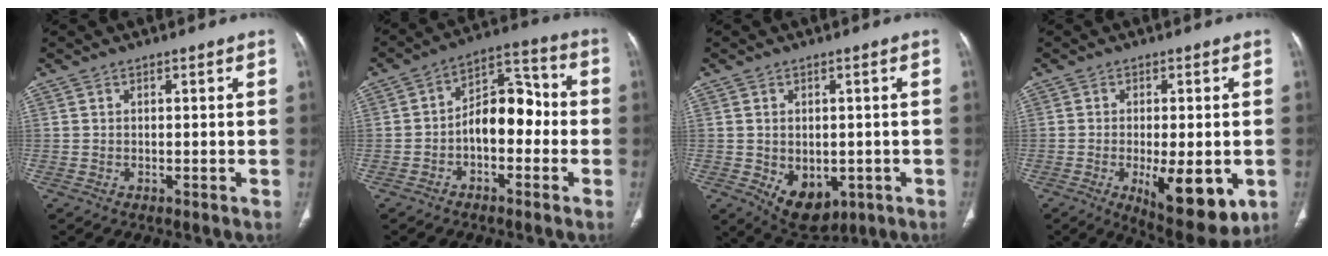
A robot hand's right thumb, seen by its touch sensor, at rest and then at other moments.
{"total": 10.4, "force": [-1.9, 6.4, 8.0], "torque": [-0.090, 0.046, -0.045]}
{"total": 8.7, "force": [-2.4, 5.8, 6.1], "torque": [-0.068, -0.006, -0.016]}
{"total": 13.4, "force": [-3.8, 5.1, 11.8], "torque": [-0.154, -0.019, -0.043]}